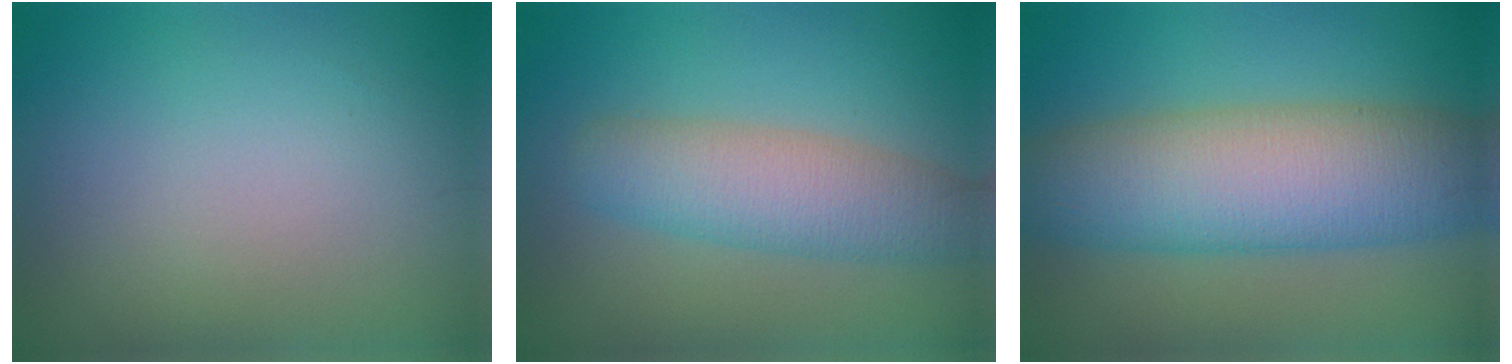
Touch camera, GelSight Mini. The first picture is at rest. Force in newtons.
{"total": 5.5, "press": 5.5, "slide": 0.1}
{"total": 10.6, "press": 10.6, "slide": 0.4}